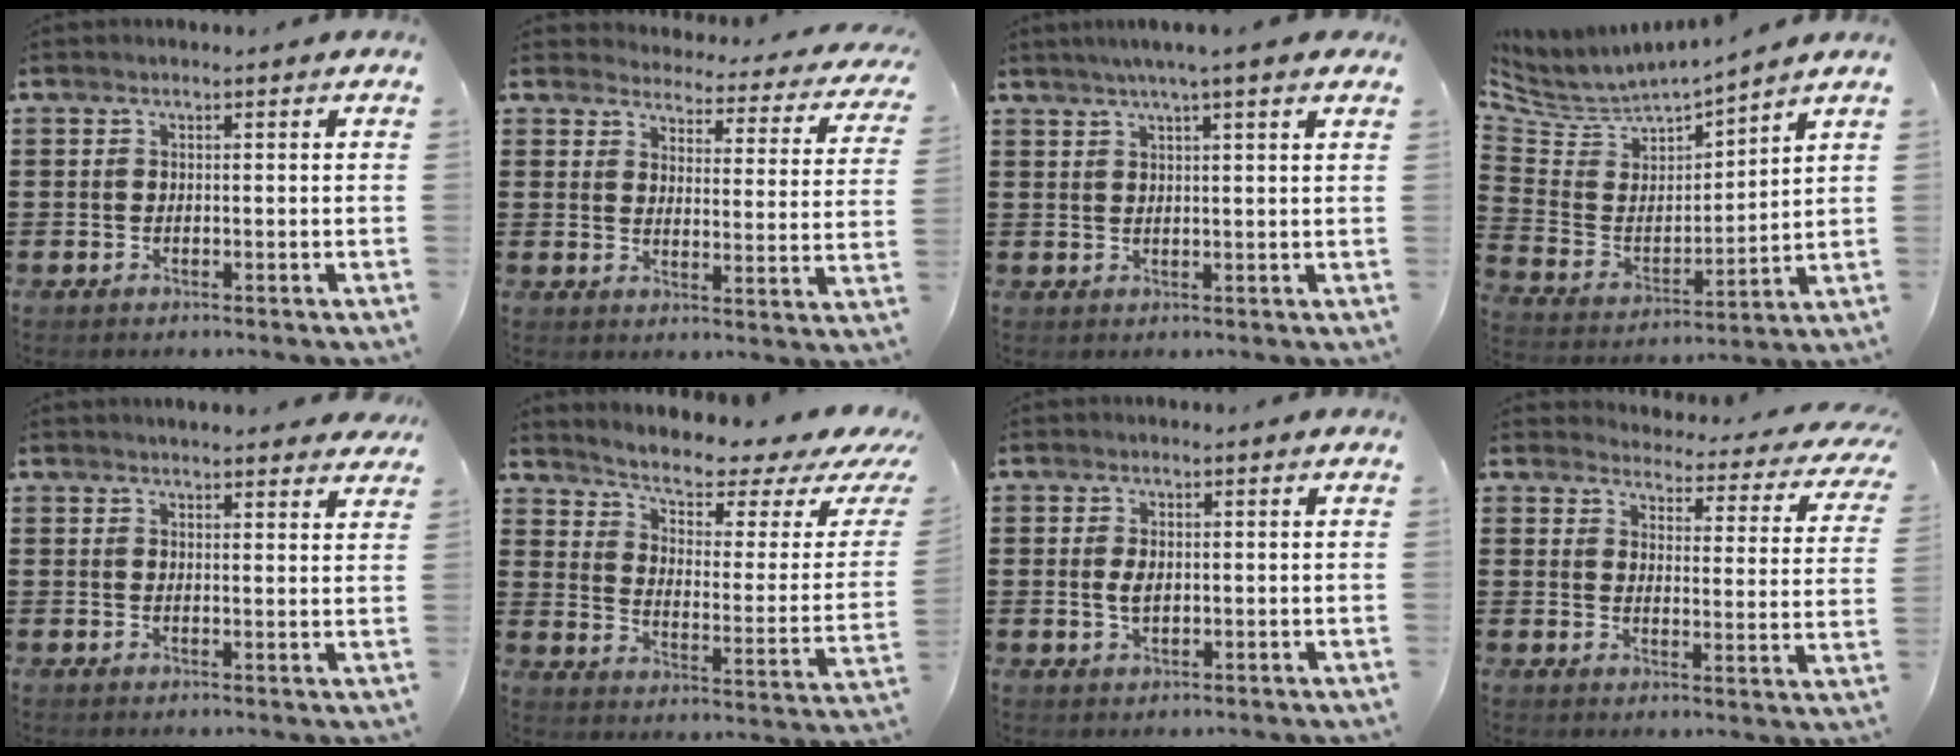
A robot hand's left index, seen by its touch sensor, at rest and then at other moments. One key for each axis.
{"total": 3.6, "fx": 3.6, "fy": 0.3, "fz": 0.5, "tx": -0.025, "ty": -0.034, "tz": 0.055}
{"total": 3.3, "fx": 2.5, "fy": -0.3, "fz": 2.2, "tx": -0.048, "ty": 0.002, "tz": 0.044}
{"total": 4.1, "fx": 3.7, "fy": 1.7, "fz": 0.5, "tx": -0.042, "ty": -0.032, "tz": 0.056}
{"total": 2.7, "fx": 2.7, "fy": 0.2, "fz": 0.4, "tx": -0.014, "ty": -0.002, "tz": 0.052}
{"total": 4.7, "fx": 3.3, "fy": 1.2, "fz": 3.2, "tx": -0.070, "ty": -0.026, "tz": 0.048}
{"total": 2.4, "fx": 0.2, "fy": 1.2, "fz": 2.0, "tx": -0.050, "ty": 0.002, "tz": 0.000}
{"total": 3.5, "fx": 3.4, "fy": 0.3, "fz": 0.8, "tx": -0.030, "ty": -0.033, "tz": 0.052}